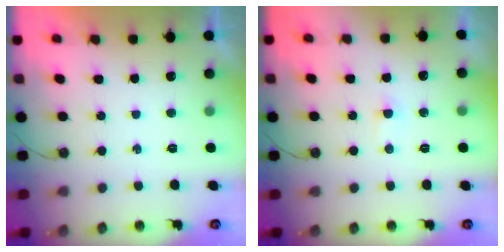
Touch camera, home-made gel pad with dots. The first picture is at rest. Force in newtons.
{"total": 1.7, "press": 1.7, "slide": 0.3}